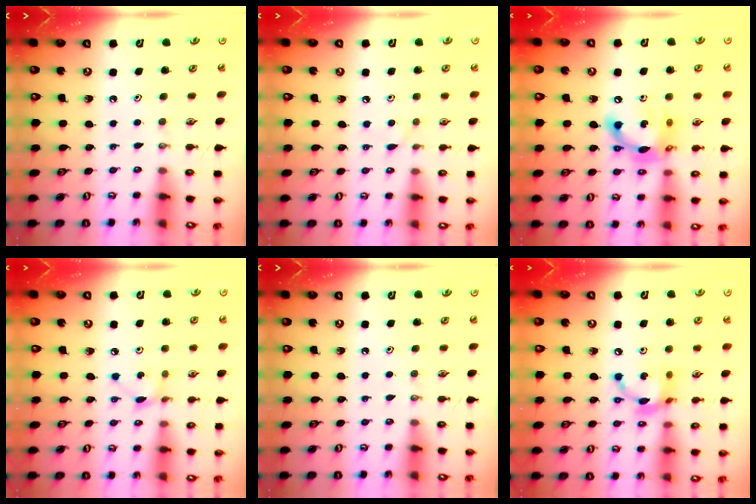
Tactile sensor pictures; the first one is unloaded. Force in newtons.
{"total": 3.6, "press": 3.6, "slide": 0.3}
{"total": 13.9, "press": 13.8, "slide": 0.9}
{"total": 2.6, "press": 2.6, "slide": 0.0}
{"total": 0.0}
{"total": 11.7, "press": 11.6, "slide": 0.6}